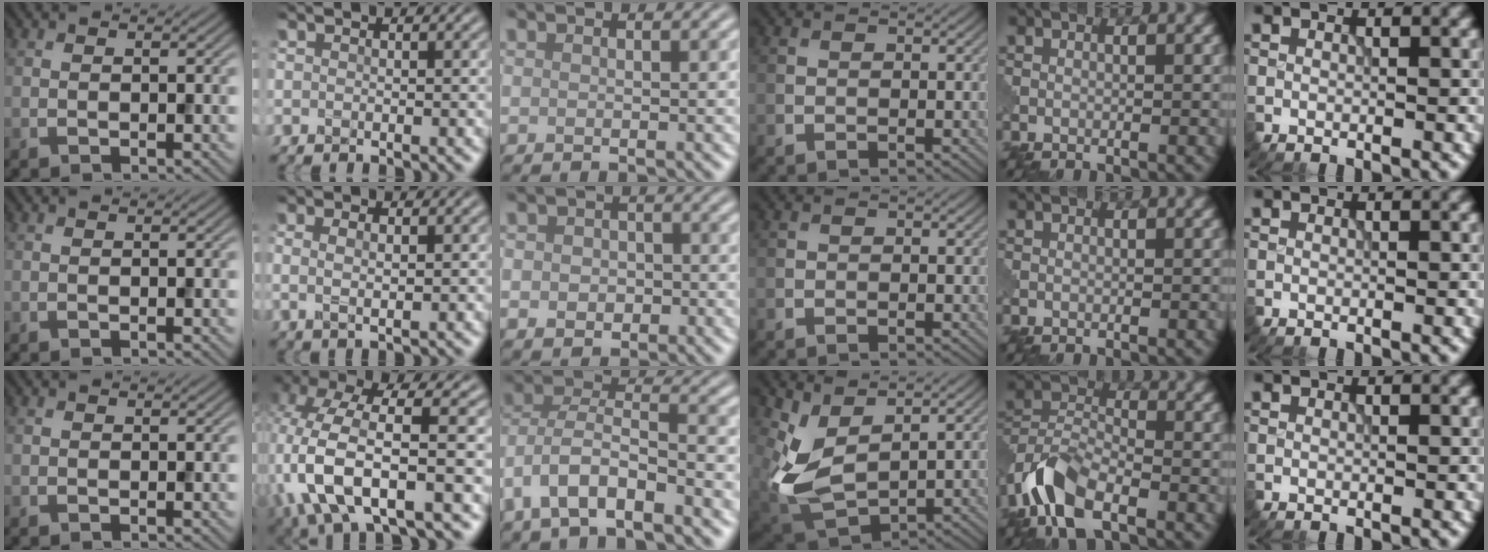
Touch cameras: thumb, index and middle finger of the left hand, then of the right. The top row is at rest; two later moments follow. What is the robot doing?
{"motion": "extract", "object": "pin"}